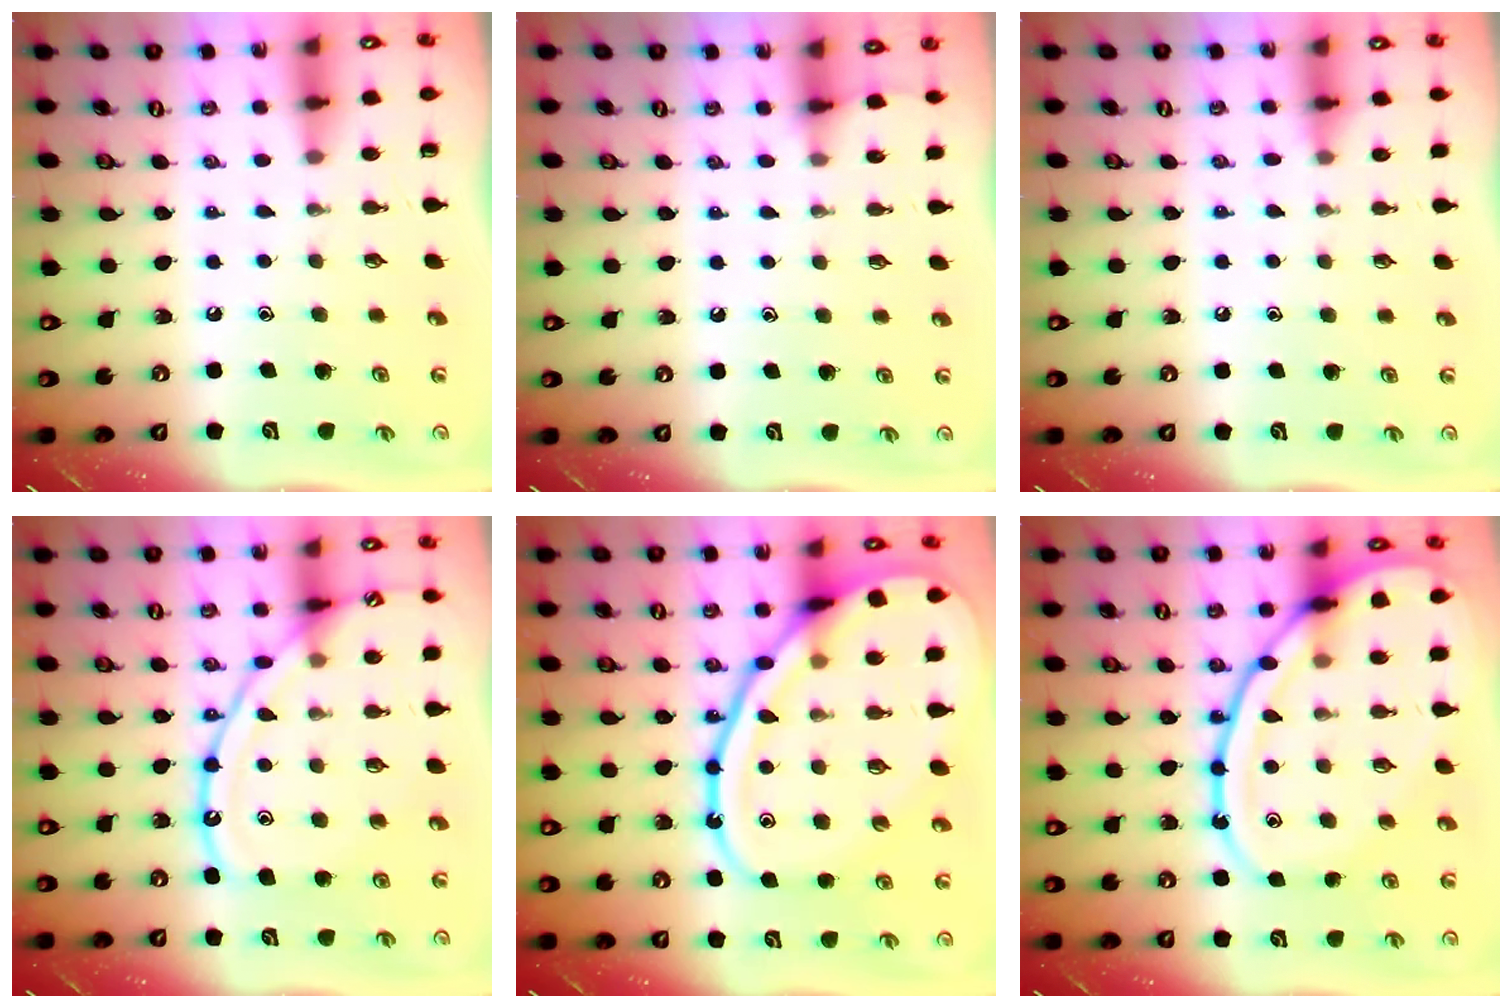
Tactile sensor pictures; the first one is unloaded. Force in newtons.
{"total": 4.2, "press": 4.2, "slide": 0.6}
{"total": 5.5, "press": 5.5, "slide": 0.8}
{"total": 14.7, "press": 14.7, "slide": 1.4}
{"total": 22.4, "press": 22.3, "slide": 1.9}
{"total": 20.7, "press": 20.6, "slide": 2.0}